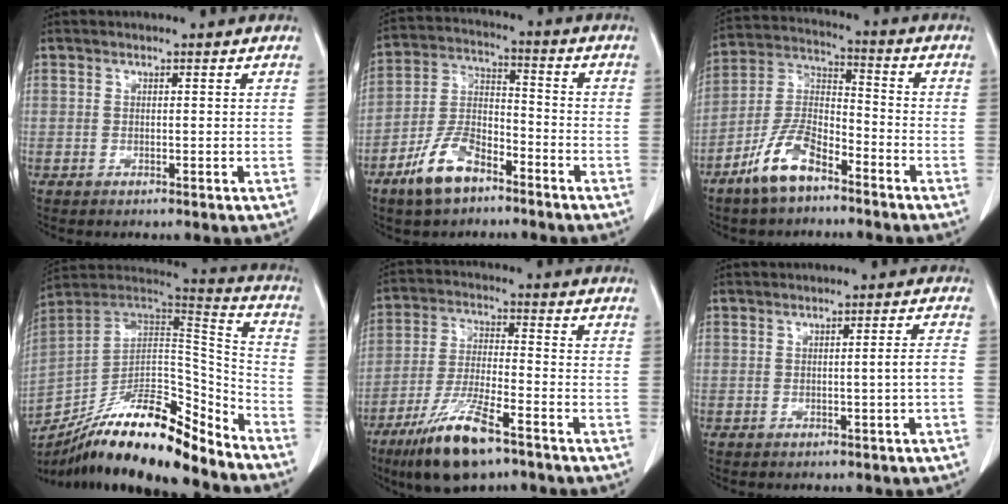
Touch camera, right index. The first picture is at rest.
{"total": 10.0, "force": [-6.5, 4.4, 6.1], "torque": [-0.135, 0.005, -0.128]}
{"total": 10.2, "force": [-6.8, 3.8, 6.6], "torque": [-0.147, 0.003, -0.137]}
{"total": 21.0, "force": [-16.9, 4.2, 11.8], "torque": [-0.205, 0.024, -0.297]}
{"total": 12.2, "force": [-7.9, 2.3, 8.9], "torque": [-0.181, -0.025, -0.143]}
{"total": 2.3, "force": [-0.6, -0.4, 2.2], "torque": [-0.033, 0.001, -0.009]}